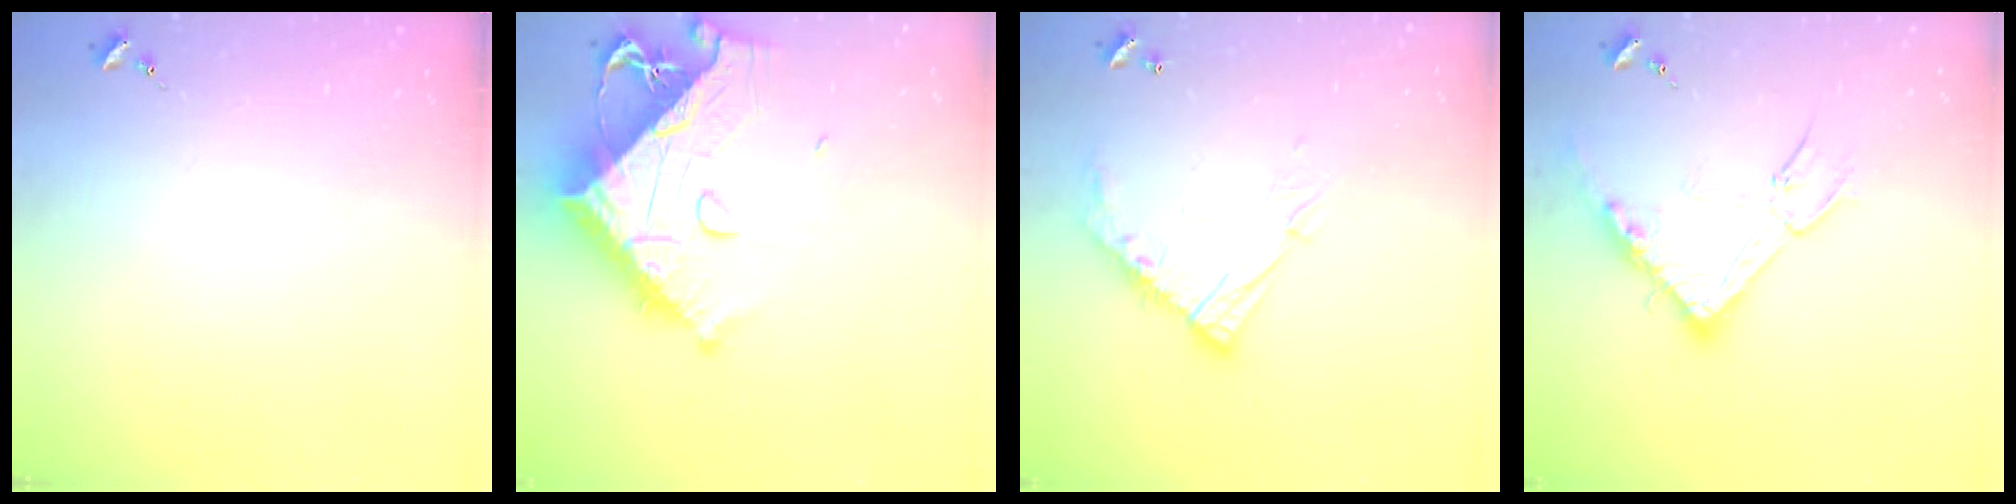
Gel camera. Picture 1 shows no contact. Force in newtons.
{"total": 20.0, "press": 19.9, "slide": 2.3}
{"total": 13.1, "press": 13.1, "slide": 1.1}
{"total": 15.6, "press": 15.6, "slide": 0.6}